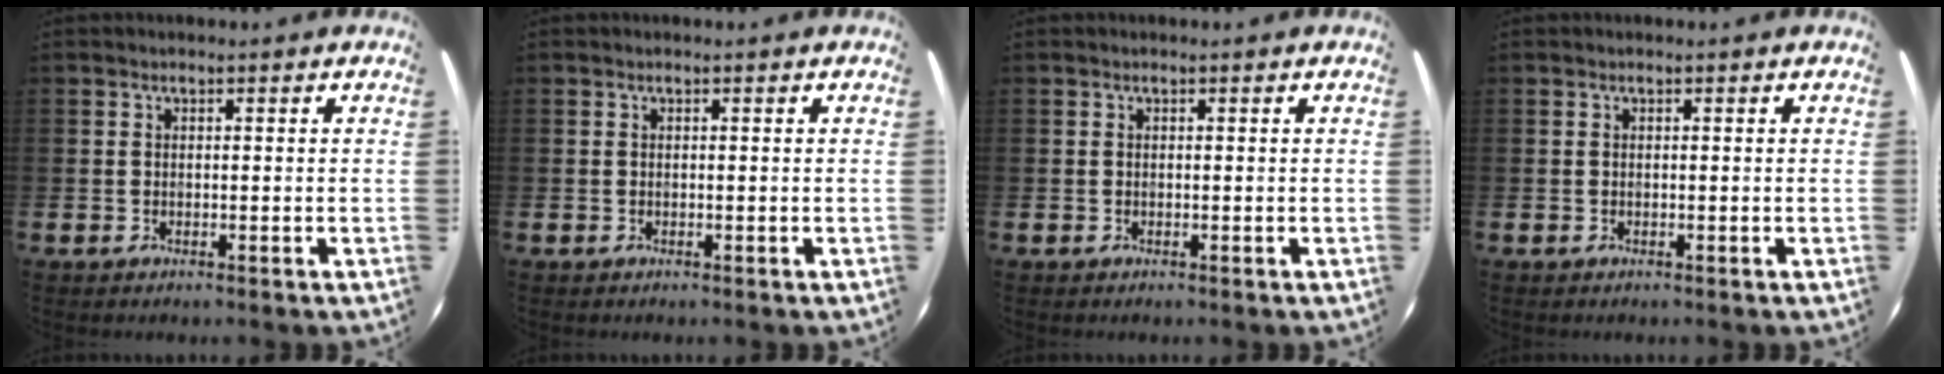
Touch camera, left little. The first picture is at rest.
{"total": 0.0}
{"total": 0.0}
{"total": 0.0}